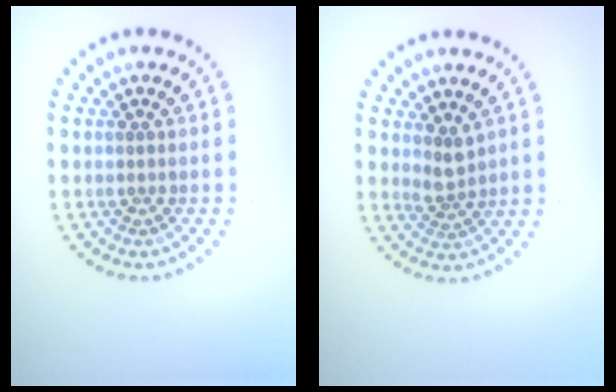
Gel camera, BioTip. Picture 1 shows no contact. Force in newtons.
{"total": 2.0, "press": 1.4, "slide": 1.4}